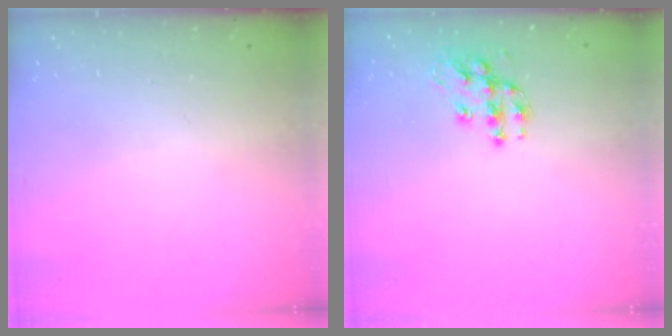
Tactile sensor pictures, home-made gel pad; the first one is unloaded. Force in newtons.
{"total": 11.8, "press": 11.8, "slide": 0.6}